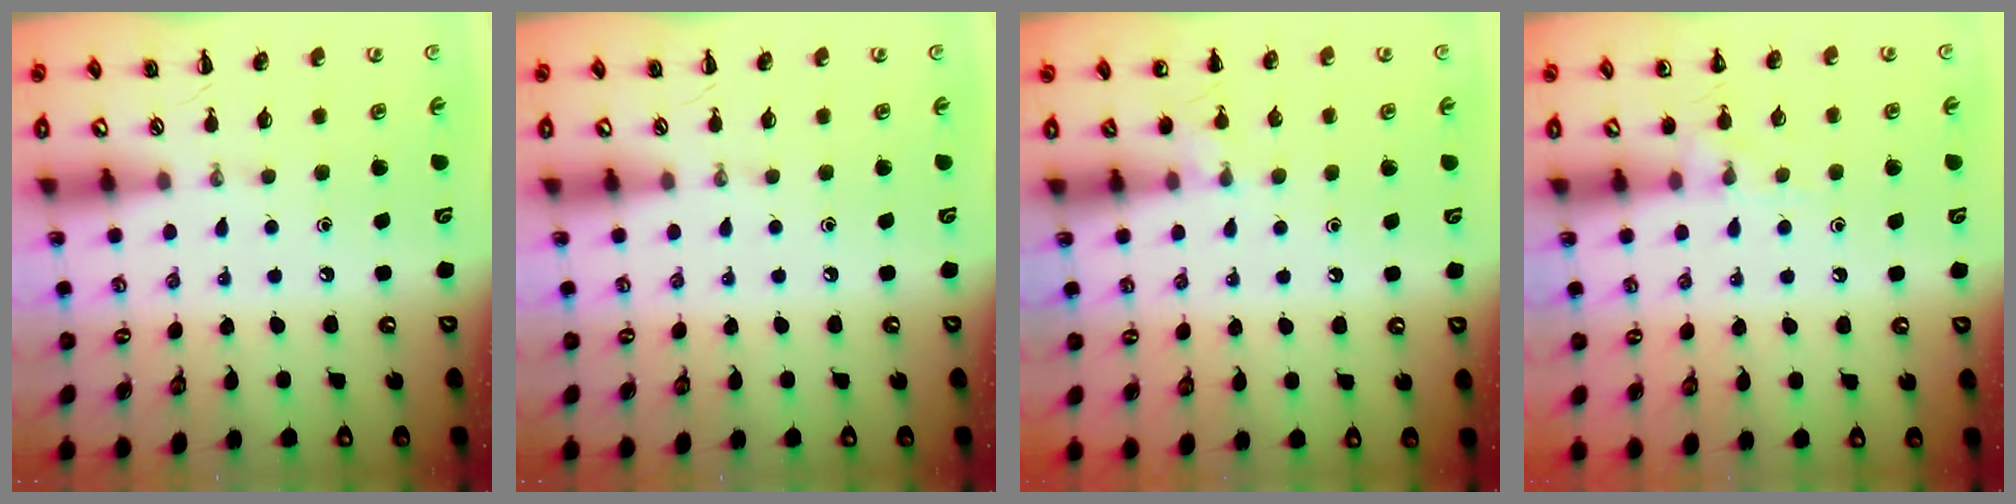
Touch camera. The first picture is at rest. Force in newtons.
{"total": 0.0}
{"total": 5.8, "press": 5.6, "slide": 1.8}
{"total": 7.9, "press": 7.7, "slide": 1.8}